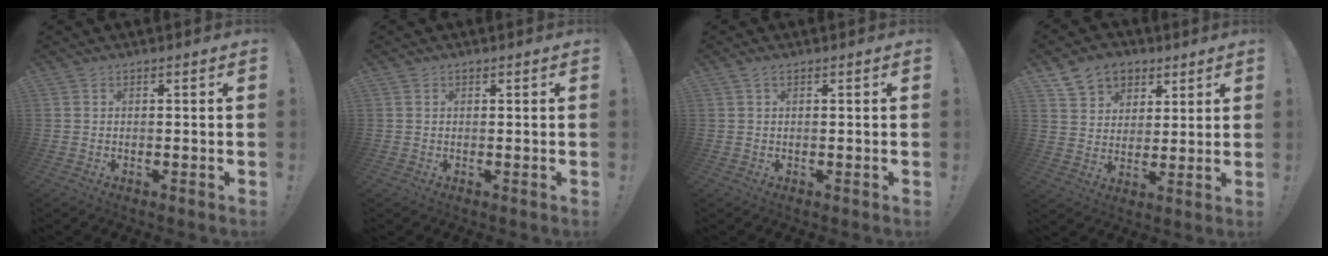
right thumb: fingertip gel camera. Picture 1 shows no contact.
{"total": 0.0}
{"total": 1.0, "force": [0.5, 0.1, 0.8], "torque": [-0.015, 0.000, 0.008]}
{"total": 10.5, "force": [6.0, 8.1, 3.2], "torque": [-0.043, -0.032, 0.117]}